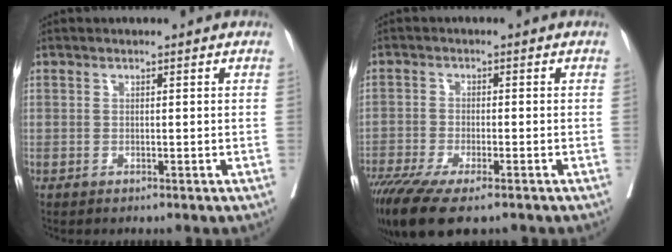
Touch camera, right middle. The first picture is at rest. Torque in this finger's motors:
{"motor_torque": [1.21, -0.92, 0.59, 0.21]}